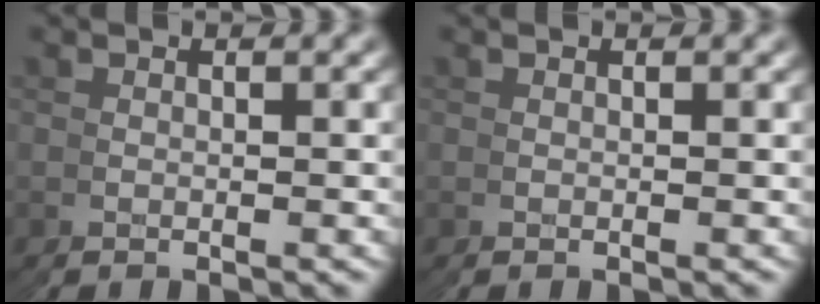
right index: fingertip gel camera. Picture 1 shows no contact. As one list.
[{"total": 0.0}]